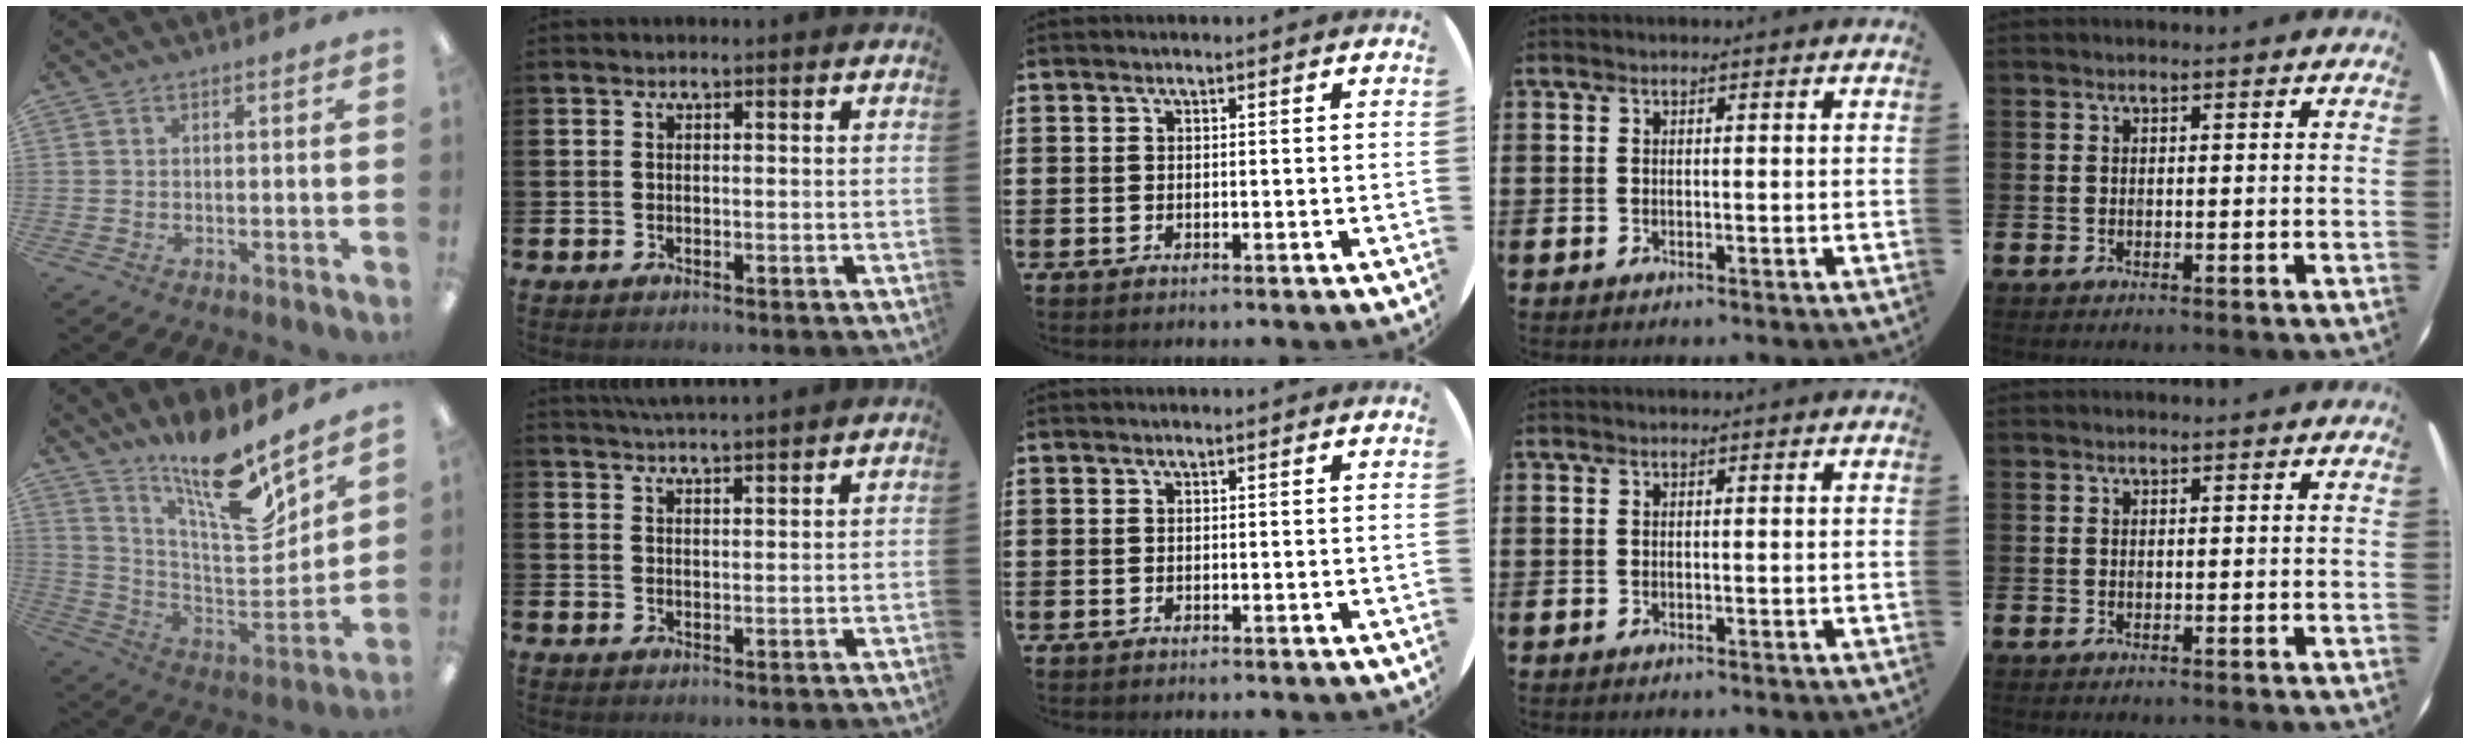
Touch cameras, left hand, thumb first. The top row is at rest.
{"thumb": {"total": 17.6, "force": [14.2, 3.9, 9.6], "torque": [-0.173, -0.113, 0.243]}, "index": {"total": 3.9, "force": [3.8, -0.3, 0.2], "torque": [-0.011, -0.019, 0.070]}}